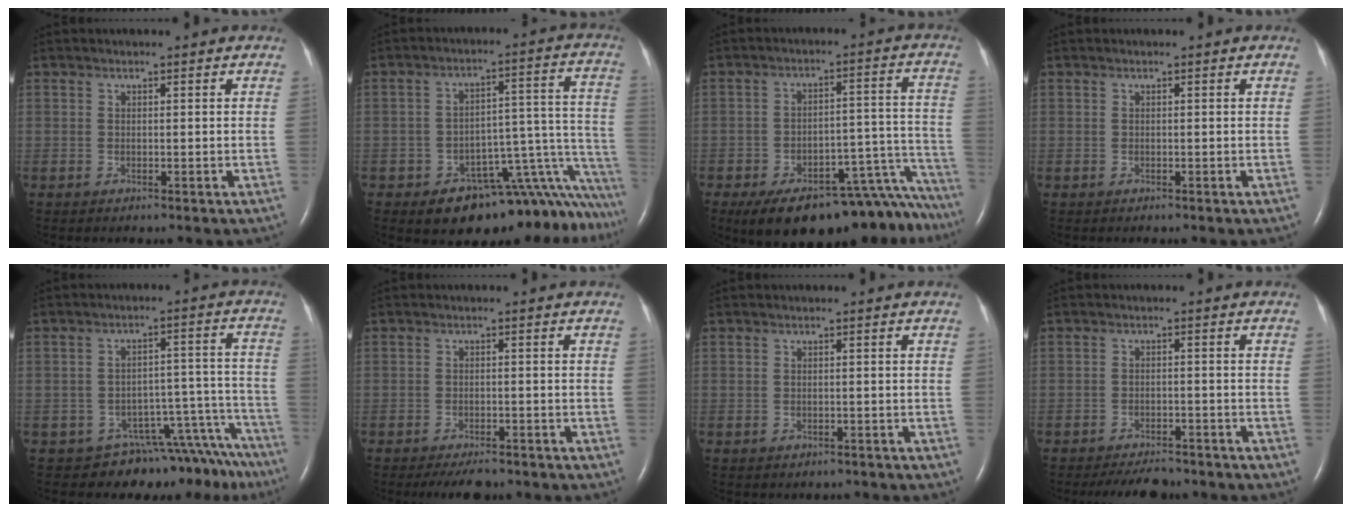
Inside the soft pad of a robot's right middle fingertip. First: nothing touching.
{"total": 17.8, "force": [-15.2, 4.5, 8.2], "torque": [0.009, 0.073, -0.191]}
{"total": 22.7, "force": [-19.1, 6.1, 10.6], "torque": [-0.058, 0.039, -0.250]}
{"total": 0.0}
{"total": 13.2, "force": [-12.3, 4.1, 2.3], "torque": [0.015, 0.067, -0.153]}
{"total": 4.5, "force": [-3.8, 1.4, 1.9], "torque": [-0.029, -0.005, -0.055]}
{"total": 1.7, "force": [-1.5, 0.9, 0.2], "torque": [-0.008, 0.000, -0.018]}
{"total": 6.0, "force": [-5.4, 1.7, 1.7], "torque": [-0.025, -0.007, -0.080]}